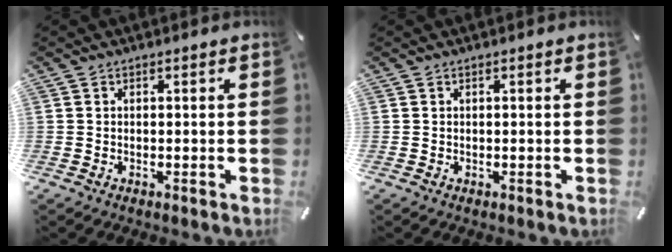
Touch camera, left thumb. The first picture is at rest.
{"total": 0.0}